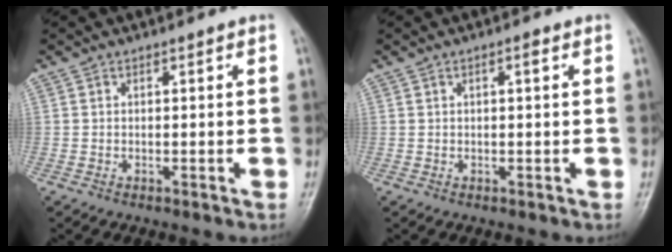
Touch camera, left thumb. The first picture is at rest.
{"total": 1.1, "force": [0.4, 0.2, 1.0], "torque": [-0.017, 0.003, 0.004]}